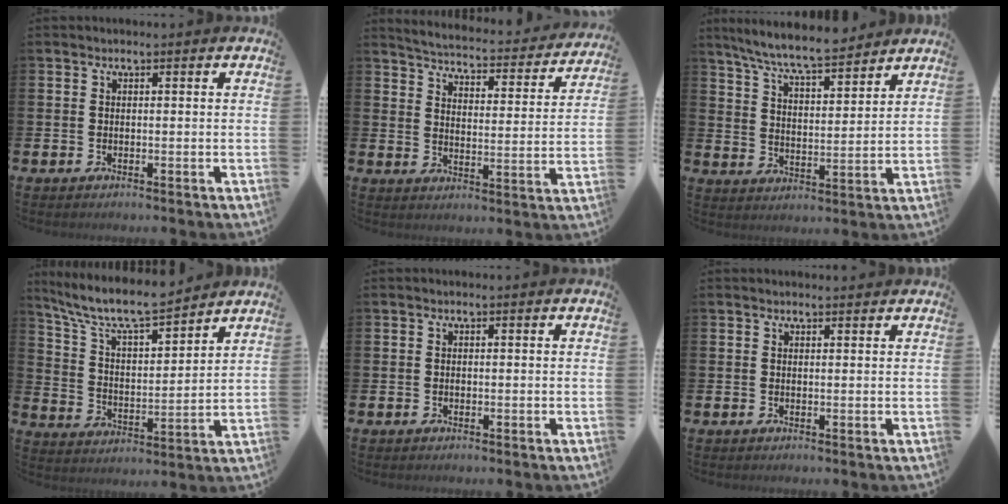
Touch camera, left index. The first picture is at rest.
{"total": 4.4, "force": [4.4, 0.4, 0.8], "torque": [-0.041, -0.040, 0.069]}
{"total": 7.9, "force": [7.5, 0.5, 2.6], "torque": [-0.083, -0.040, 0.134]}
{"total": 8.8, "force": [8.2, 1.3, 3.1], "torque": [-0.101, -0.050, 0.143]}
{"total": 0.0}
{"total": 0.8, "force": [0.8, 0.1, 0.2], "torque": [0.004, -0.002, 0.012]}